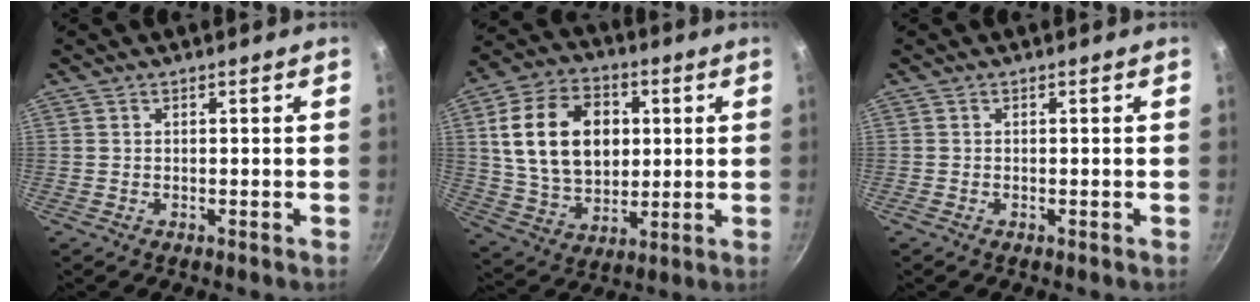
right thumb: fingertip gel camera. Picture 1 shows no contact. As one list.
[{"total": 19.3, "force": [3.5, 13.7, 13.1], "torque": [-0.210, 0.001, 0.063]}, {"total": 0.0}]